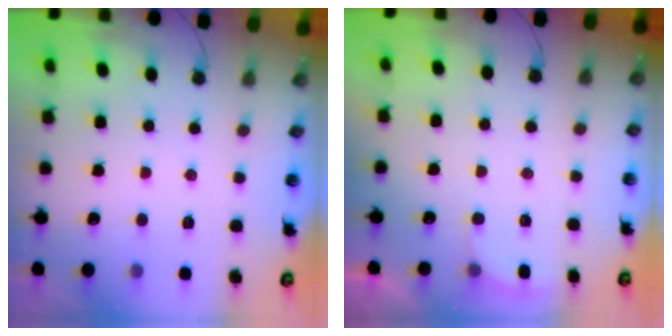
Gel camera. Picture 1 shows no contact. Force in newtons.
{"total": 3.0, "press": 2.8, "slide": 1.0}